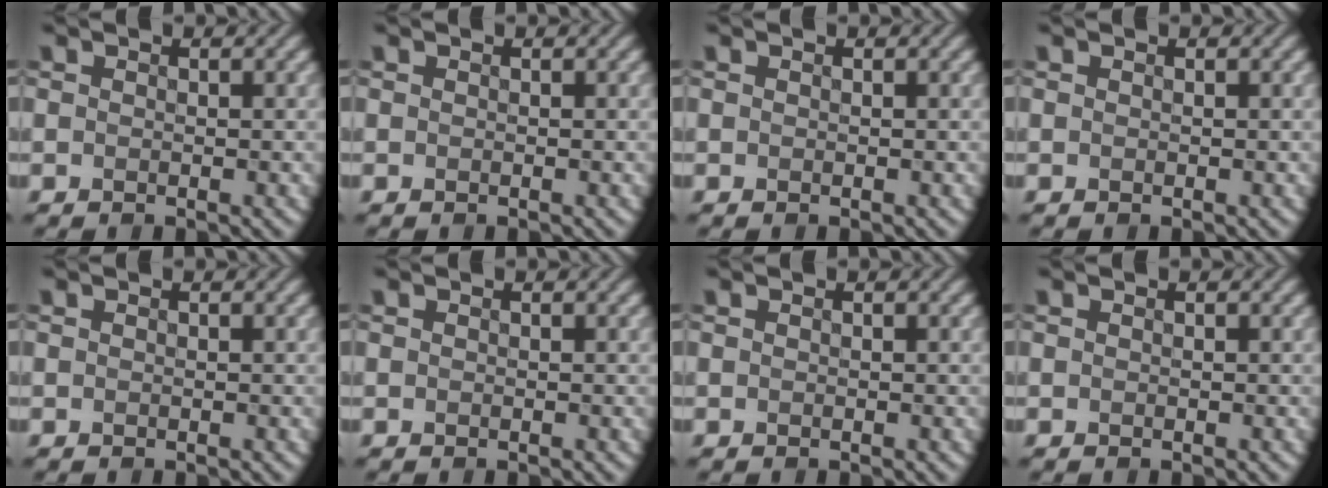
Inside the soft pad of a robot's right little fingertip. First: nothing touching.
{"total": 0.0}
{"total": 0.0}
{"total": 0.0}
{"total": 0.0}
{"total": 0.0}
{"total": 0.0}
{"total": 0.0}